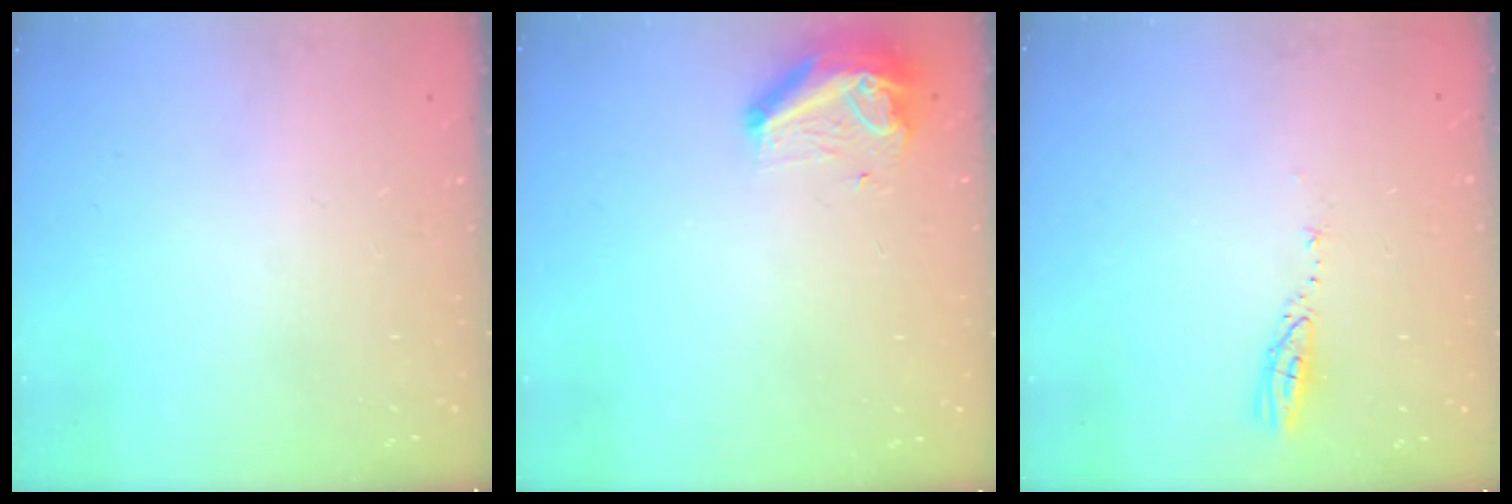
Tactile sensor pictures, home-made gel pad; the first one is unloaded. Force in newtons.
{"total": 9.3, "press": 9.2, "slide": 1.6}
{"total": 3.5, "press": 3.4, "slide": 0.3}